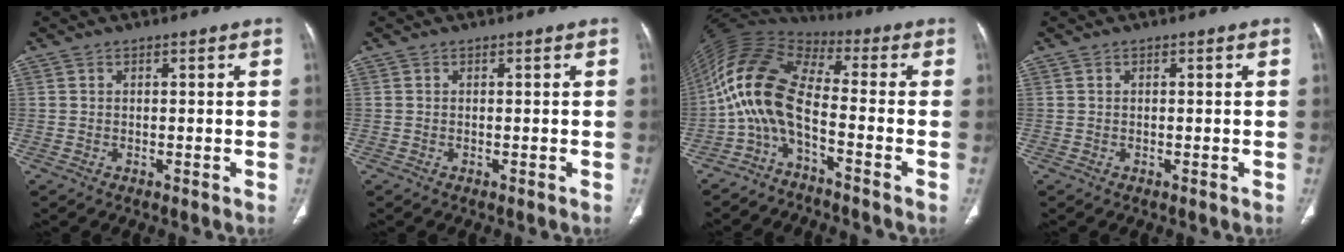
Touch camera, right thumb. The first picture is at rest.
{"total": 0.0}
{"total": 11.3, "force": [-3.8, 4.0, 9.9], "torque": [-0.210, 0.068, -0.093]}
{"total": 0.0}